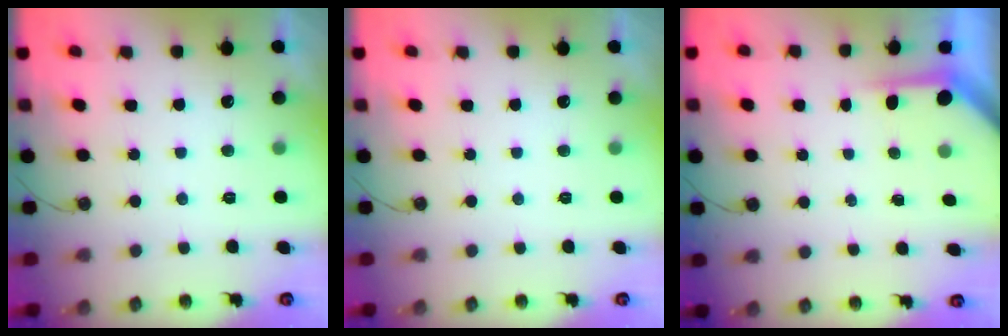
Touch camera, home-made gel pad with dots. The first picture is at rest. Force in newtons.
{"total": 0.0}
{"total": 3.5, "press": 3.5, "slide": 0.3}